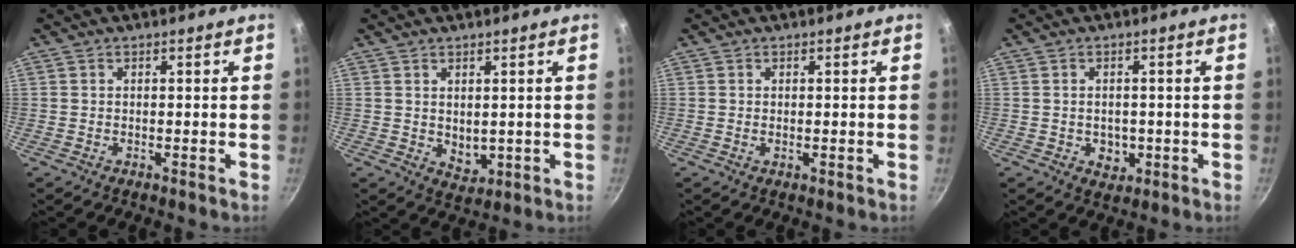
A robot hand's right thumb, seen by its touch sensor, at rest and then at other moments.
{"total": 3.7, "force": [0.8, 2.5, 2.5], "torque": [-0.028, -0.014, 0.024]}
{"total": 0.5, "force": [0.0, 0.2, 0.5], "torque": [-0.009, -0.002, 0.001]}
{"total": 3.7, "force": [-0.8, 2.9, 2.1], "torque": [-0.021, 0.002, -0.002]}